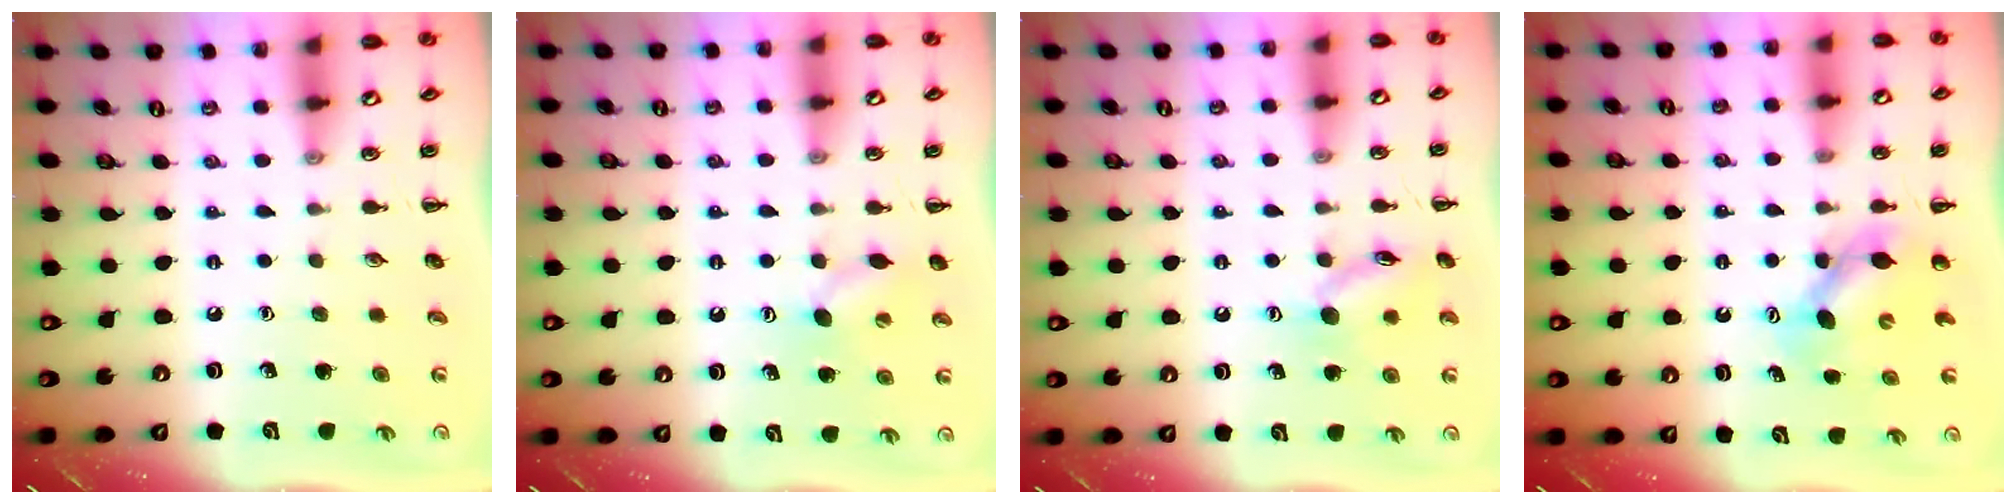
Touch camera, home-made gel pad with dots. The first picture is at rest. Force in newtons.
{"total": 7.0, "press": 6.9, "slide": 1.3}
{"total": 11.2, "press": 11.1, "slide": 0.7}
{"total": 6.4, "press": 6.3, "slide": 1.0}